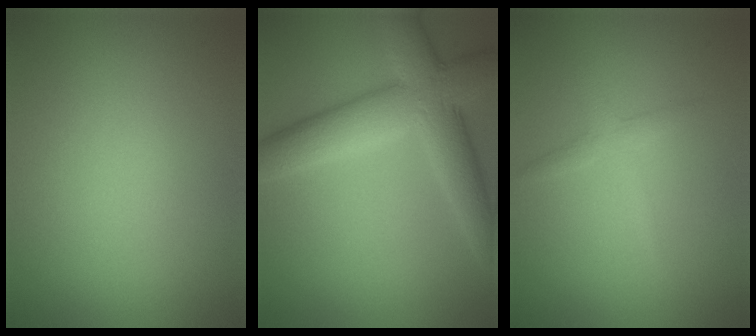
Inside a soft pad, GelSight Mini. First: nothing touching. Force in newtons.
{"total": 7.7, "press": 7.7, "slide": 0.3}
{"total": 1.6, "press": 1.6, "slide": 0.1}